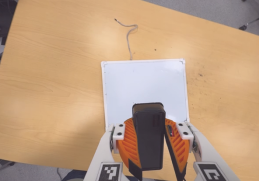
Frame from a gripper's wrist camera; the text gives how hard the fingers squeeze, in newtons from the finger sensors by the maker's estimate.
{"total": 11.0, "left": 10.9, "right": 11.1}